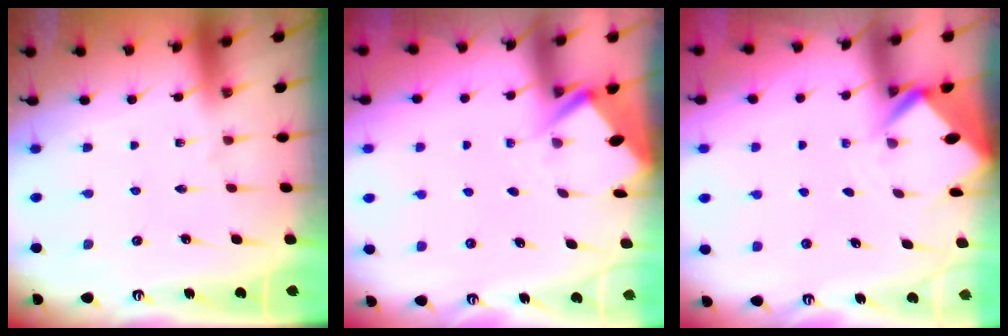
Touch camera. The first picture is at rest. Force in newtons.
{"total": 2.7, "press": 2.7, "slide": 0.3}
{"total": 3.4, "press": 3.4, "slide": 0.2}